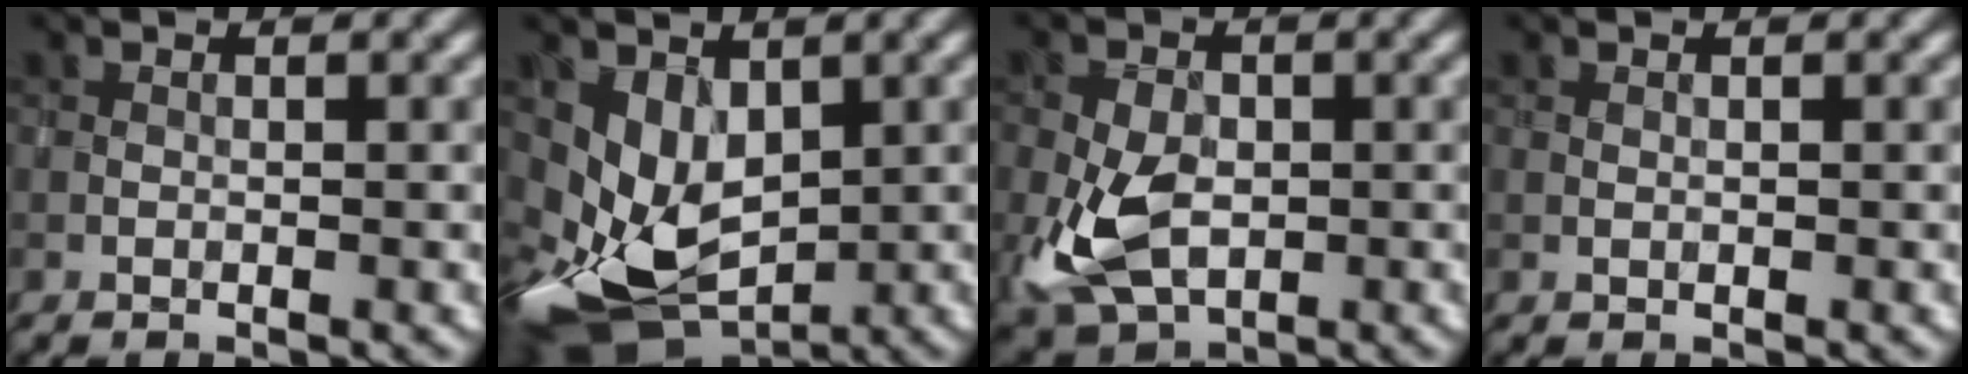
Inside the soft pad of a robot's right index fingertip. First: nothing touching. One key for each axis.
{"total": 6.4, "fx": 0.5, "fy": 4.8, "fz": 4.3, "tx": -0.100, "ty": -0.023, "tz": 0.014}
{"total": 6.6, "fx": -1.3, "fy": 4.4, "fz": 4.8, "tx": -0.107, "ty": -0.008, "tz": -0.029}
{"total": 0.0}